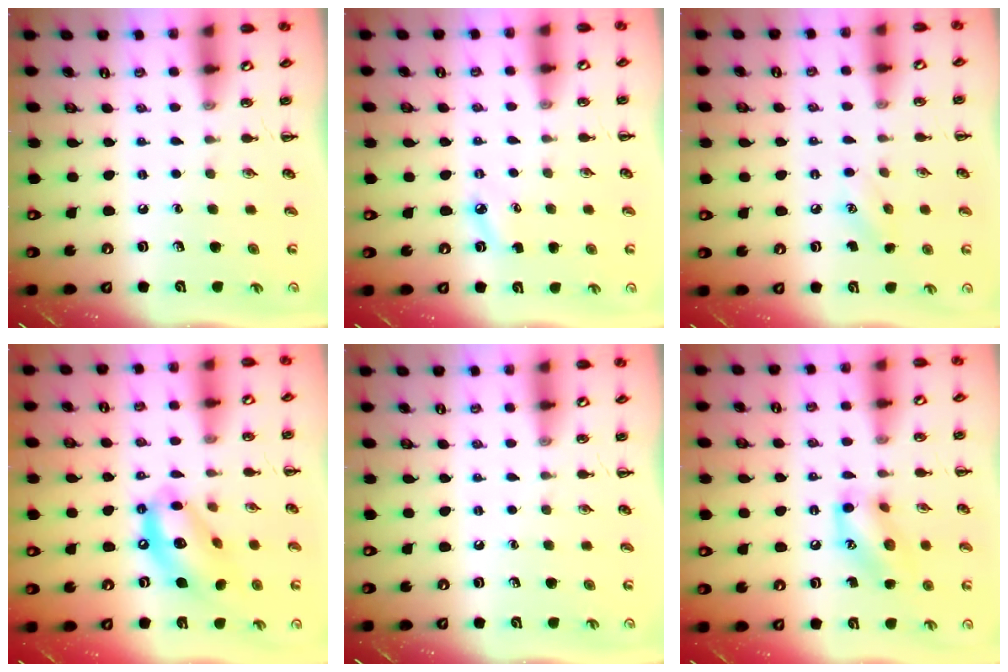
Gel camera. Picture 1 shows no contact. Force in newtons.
{"total": 4.1, "press": 3.9, "slide": 1.5}
{"total": 7.4, "press": 7.2, "slide": 2.0}
{"total": 13.8, "press": 13.3, "slide": 3.7}
{"total": 0.0}
{"total": 12.4, "press": 12.4, "slide": 0.8}